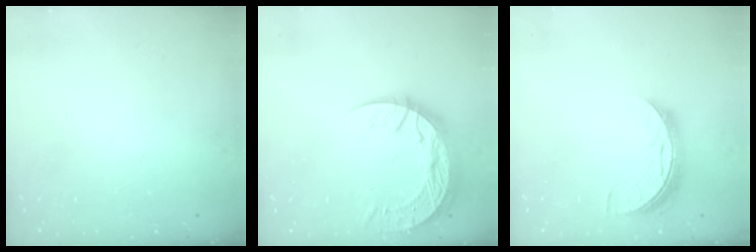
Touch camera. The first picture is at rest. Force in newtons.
{"total": 15.4, "press": 15.3, "slide": 1.2}
{"total": 7.9, "press": 7.9, "slide": 0.4}